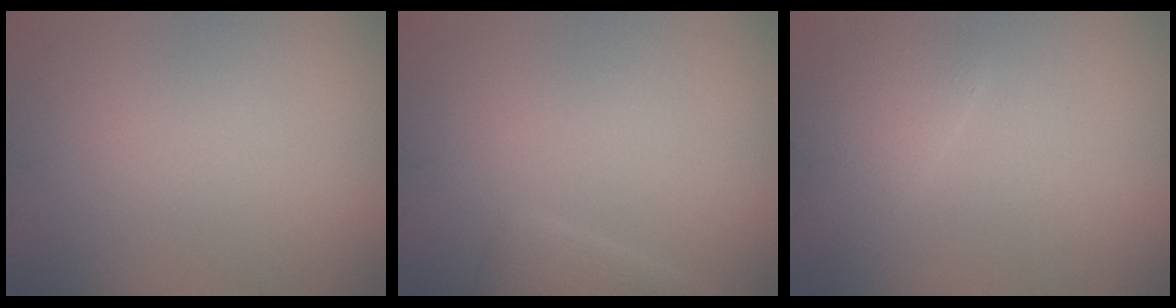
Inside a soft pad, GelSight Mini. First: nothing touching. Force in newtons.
{"total": 2.0, "press": 2.0, "slide": 0.2}
{"total": 2.9, "press": 2.8, "slide": 0.4}